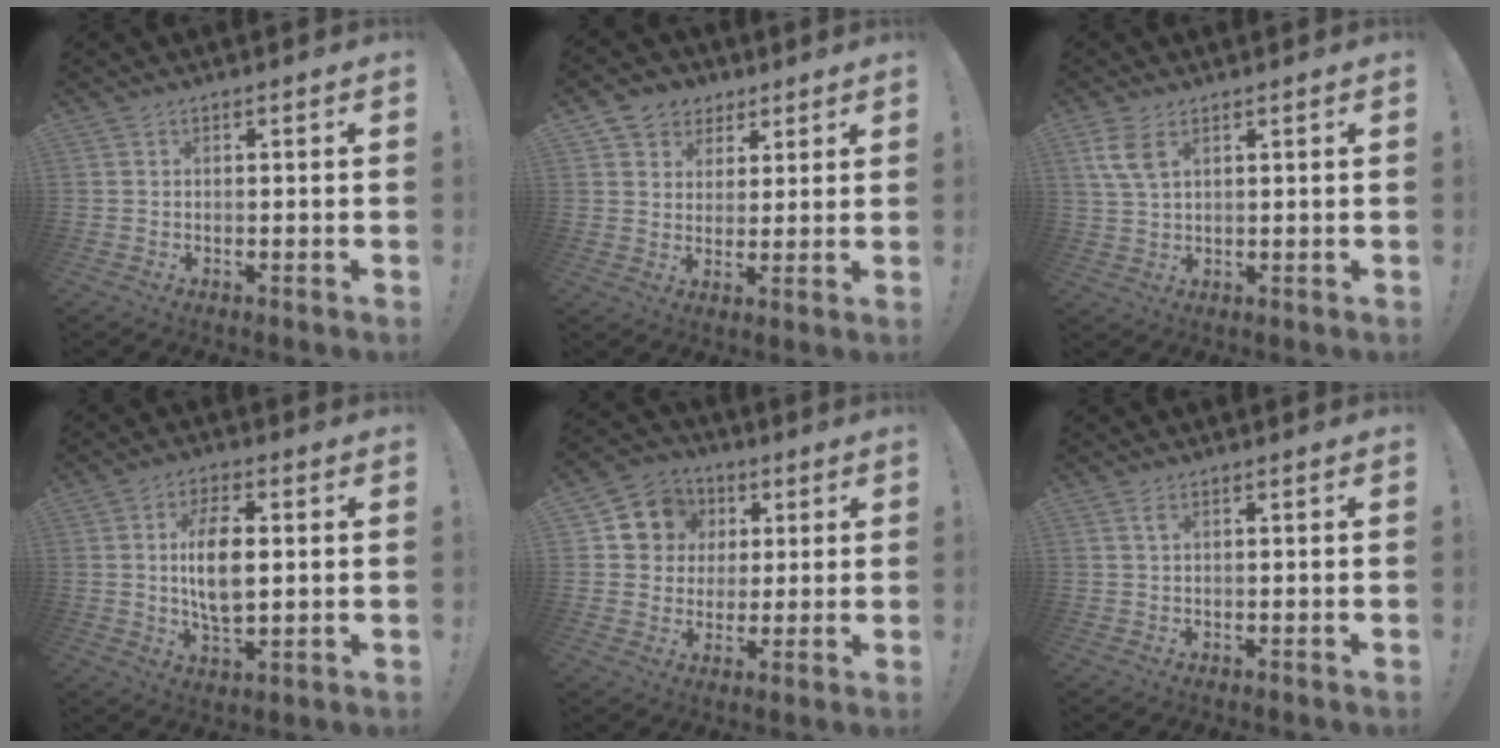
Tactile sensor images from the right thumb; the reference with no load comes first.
{"total": 6.6, "force": [2.8, 6.0, 0.8], "torque": [-0.007, -0.018, 0.057]}
{"total": 6.4, "force": [3.1, 3.4, 4.5], "torque": [-0.091, -0.009, 0.059]}
{"total": 11.3, "force": [1.3, 5.7, 9.6], "torque": [-0.176, -0.003, 0.019]}
{"total": 10.0, "force": [2.5, 9.3, 2.6], "torque": [-0.037, -0.003, 0.054]}
{"total": 1.5, "force": [0.5, 0.2, 1.4], "torque": [-0.022, -0.001, 0.006]}